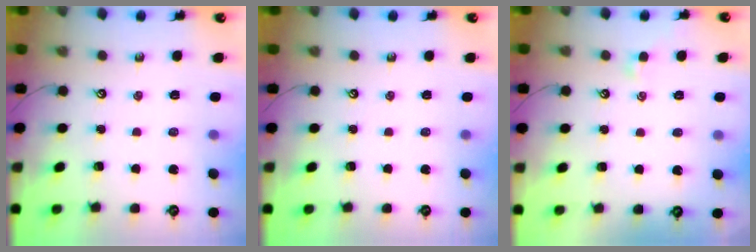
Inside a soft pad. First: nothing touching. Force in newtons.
{"total": 0.0}
{"total": 0.0}